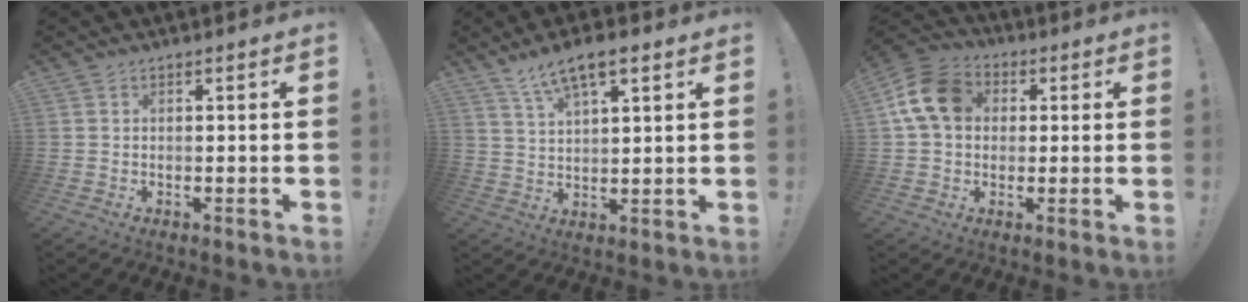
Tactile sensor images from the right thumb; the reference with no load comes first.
{"total": 8.7, "force": [5.6, 3.0, 5.9], "torque": [-0.104, -0.018, 0.104]}
{"total": 13.8, "force": [3.0, 10.7, 8.3], "torque": [-0.144, 0.010, 0.063]}